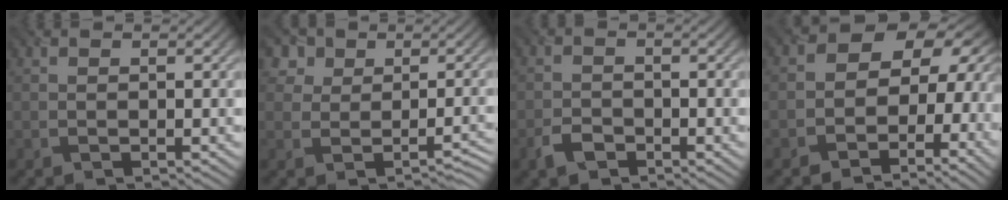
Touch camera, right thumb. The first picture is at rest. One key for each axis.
{"total": 4.4, "fx": 2.1, "fy": 3.4, "fz": 1.9, "tx": -0.026, "ty": 0.000, "tz": 0.033}
{"total": 2.6, "fx": -1.8, "fy": 1.5, "fz": 1.2, "tx": -0.028, "ty": -0.002, "tz": -0.041}
{"total": 10.2, "fx": -1.7, "fy": 7.9, "fz": 6.2, "tx": -0.058, "ty": -0.008, "tz": -0.043}